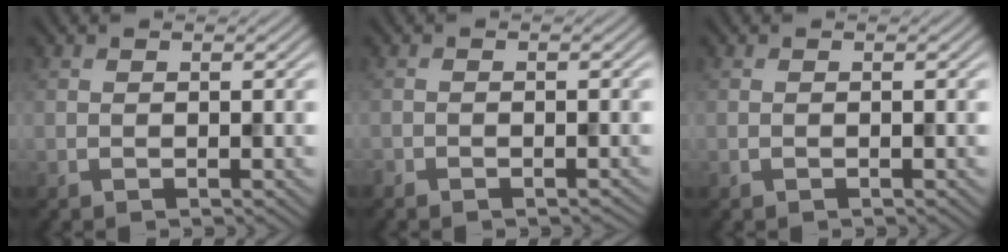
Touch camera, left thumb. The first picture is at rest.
{"total": 1.1, "force": [-1.1, 0.3, 0.2], "torque": [-0.002, -0.006, -0.019]}
{"total": 0.0}